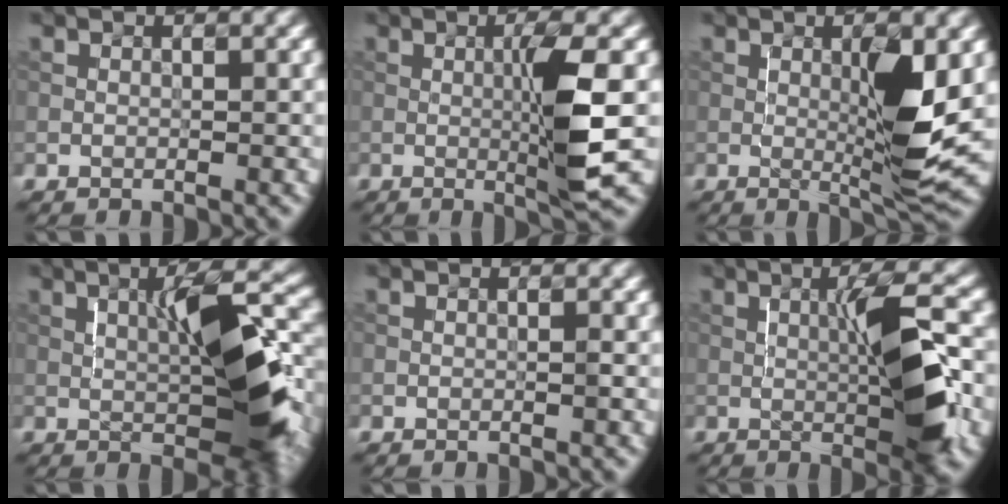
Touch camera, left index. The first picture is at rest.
{"total": 5.0, "force": [-0.3, 0.2, 5.0], "torque": [-0.091, 0.001, 0.006]}
{"total": 5.7, "force": [0.1, 0.7, 5.6], "torque": [-0.098, -0.006, 0.015]}
{"total": 8.3, "force": [-0.2, 1.7, 8.1], "torque": [-0.120, 0.022, 0.001]}
{"total": 0.0}
{"total": 7.0, "force": [-0.4, 0.9, 7.0], "torque": [-0.112, 0.011, 0.007]}